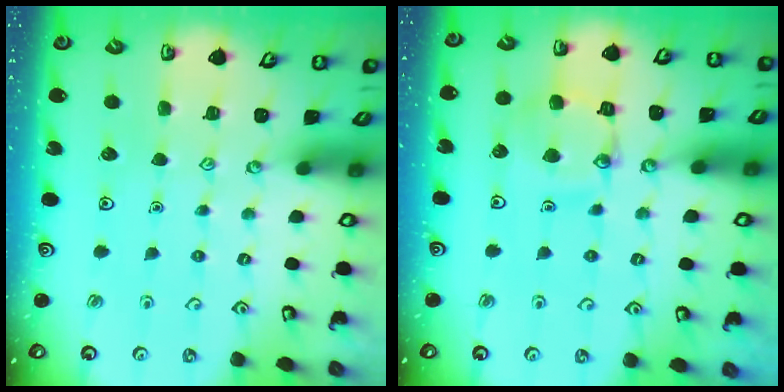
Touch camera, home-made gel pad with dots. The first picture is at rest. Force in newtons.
{"total": 13.3, "press": 13.2, "slide": 1.2}